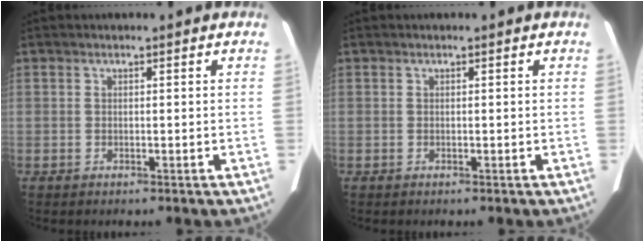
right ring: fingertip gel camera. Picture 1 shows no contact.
{"total": 0.0}